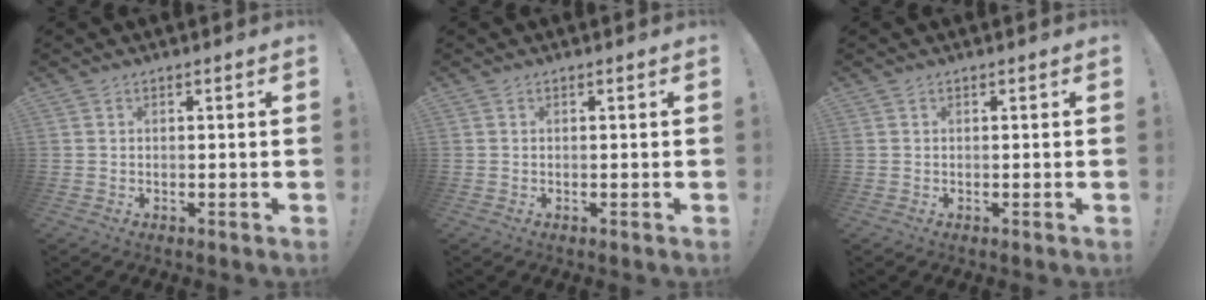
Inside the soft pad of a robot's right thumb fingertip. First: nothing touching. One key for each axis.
{"total": 0.0}
{"total": 0.0}